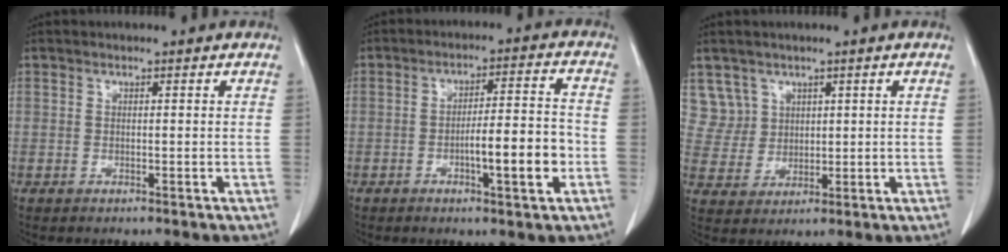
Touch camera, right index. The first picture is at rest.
{"total": 8.6, "force": [-2.7, 1.0, 8.1], "torque": [-0.125, 0.009, -0.041]}
{"total": 5.4, "force": [3.1, 4.5, -0.5], "torque": [0.020, 0.005, 0.067]}